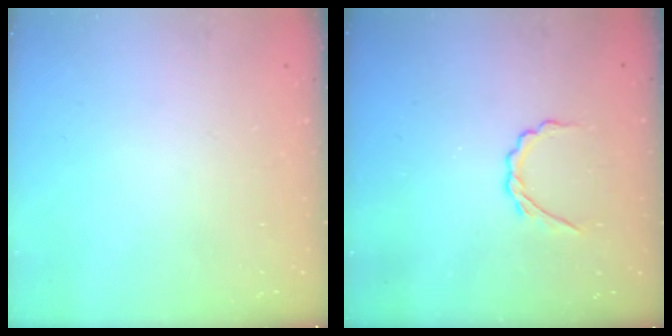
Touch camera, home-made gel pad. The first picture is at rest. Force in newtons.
{"total": 2.7, "press": 2.6, "slide": 0.8}